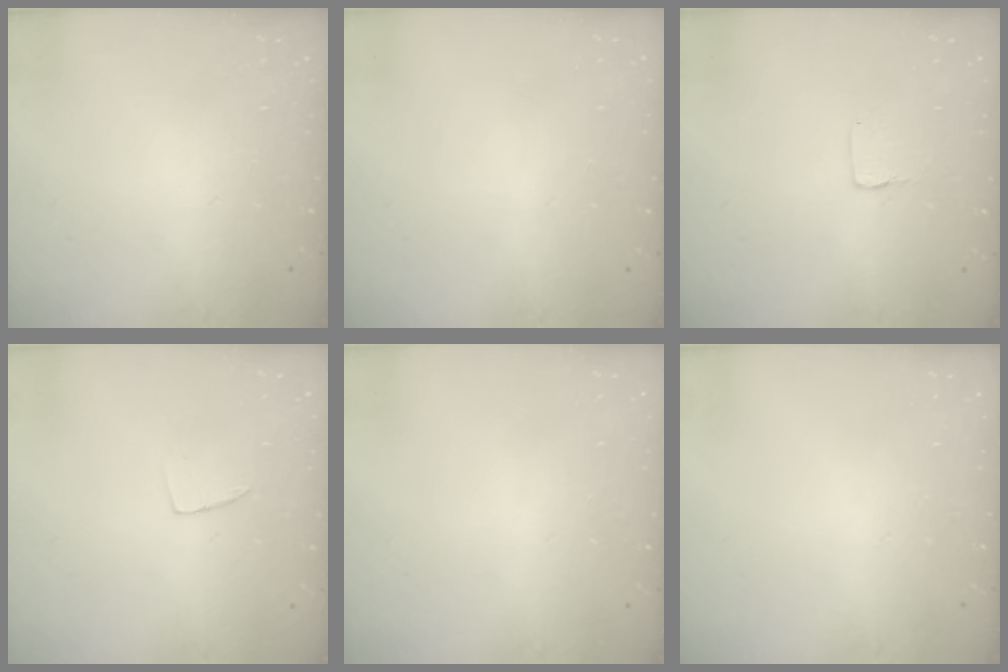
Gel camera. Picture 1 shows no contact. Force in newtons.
{"total": 0.5, "press": 0.5, "slide": 0.1}
{"total": 1.0, "press": 1.0, "slide": 0.1}
{"total": 4.0, "press": 4.0, "slide": 0.3}
{"total": 0.0}
{"total": 0.0}